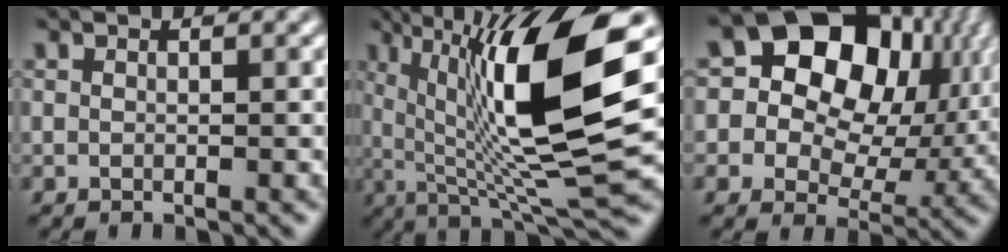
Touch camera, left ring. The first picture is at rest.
{"total": 13.0, "force": [2.5, 3.2, 12.3], "torque": [-0.209, -0.006, 0.051]}
{"total": 14.3, "force": [3.7, 10.5, 9.0], "torque": [-0.123, 0.036, 0.059]}